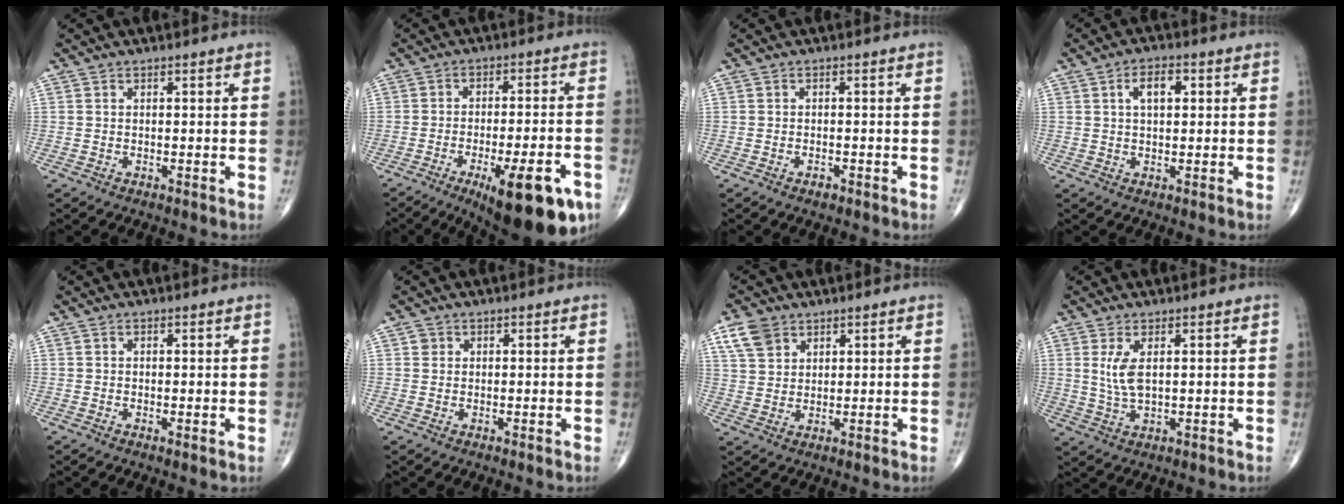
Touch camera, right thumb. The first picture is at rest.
{"total": 18.2, "force": [-9.4, 5.6, 14.6], "torque": [-0.155, 0.035, -0.125]}
{"total": 1.2, "force": [-0.8, 0.6, 0.7], "torque": [-0.012, 0.002, -0.012]}
{"total": 4.8, "force": [1.4, 2.5, 3.9], "torque": [-0.063, 0.004, 0.021]}
{"total": 0.8, "force": [-0.1, 0.2, 0.8], "torque": [-0.015, -0.004, -0.003]}
{"total": 1.1, "force": [0.3, 1.0, 0.2], "torque": [0.006, 0.001, 0.002]}
{"total": 5.9, "force": [3.4, 4.0, 2.6], "torque": [-0.038, -0.009, 0.070]}
{"total": 4.9, "force": [1.2, 2.0, 4.3], "torque": [-0.093, -0.010, 0.031]}